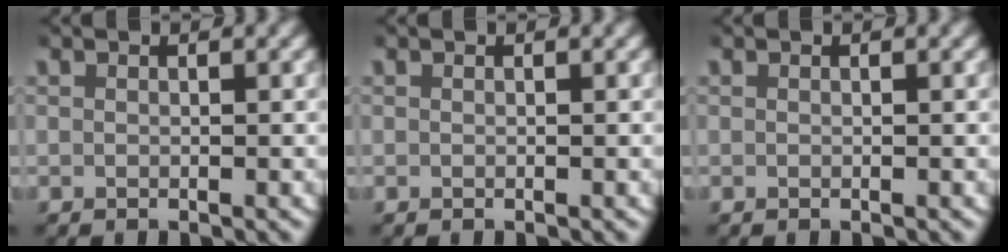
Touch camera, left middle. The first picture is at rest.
{"total": 0.0}
{"total": 0.0}